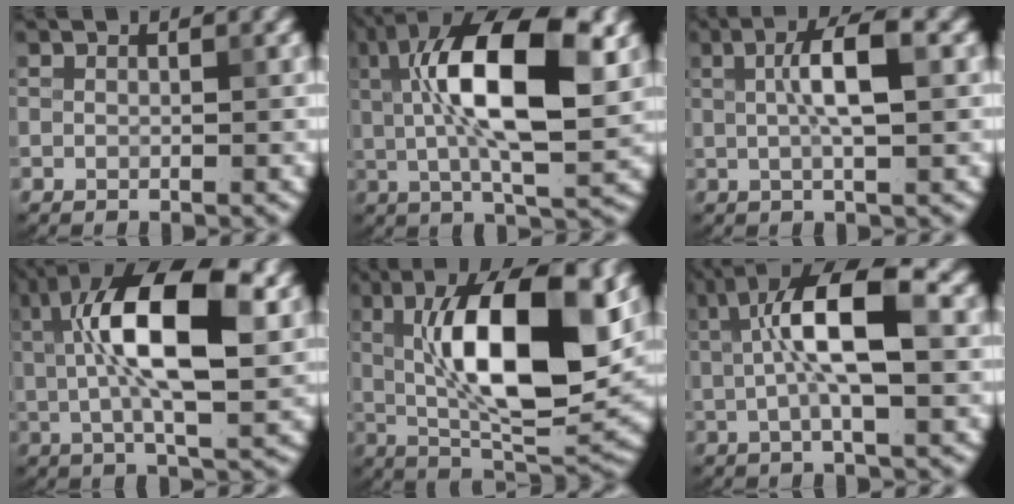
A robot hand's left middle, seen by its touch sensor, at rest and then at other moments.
{"total": 12.2, "force": [2.6, 4.3, 11.1], "torque": [-0.177, 0.012, 0.040]}
{"total": 4.6, "force": [0.9, 1.0, 4.3], "torque": [-0.074, 0.010, 0.011]}
{"total": 11.0, "force": [2.4, 3.9, 10.0], "torque": [-0.164, 0.014, 0.036]}
{"total": 12.8, "force": [1.9, 4.5, 11.8], "torque": [-0.181, 0.004, 0.030]}
{"total": 8.4, "force": [1.4, 2.6, 7.9], "torque": [-0.133, 0.014, 0.016]}